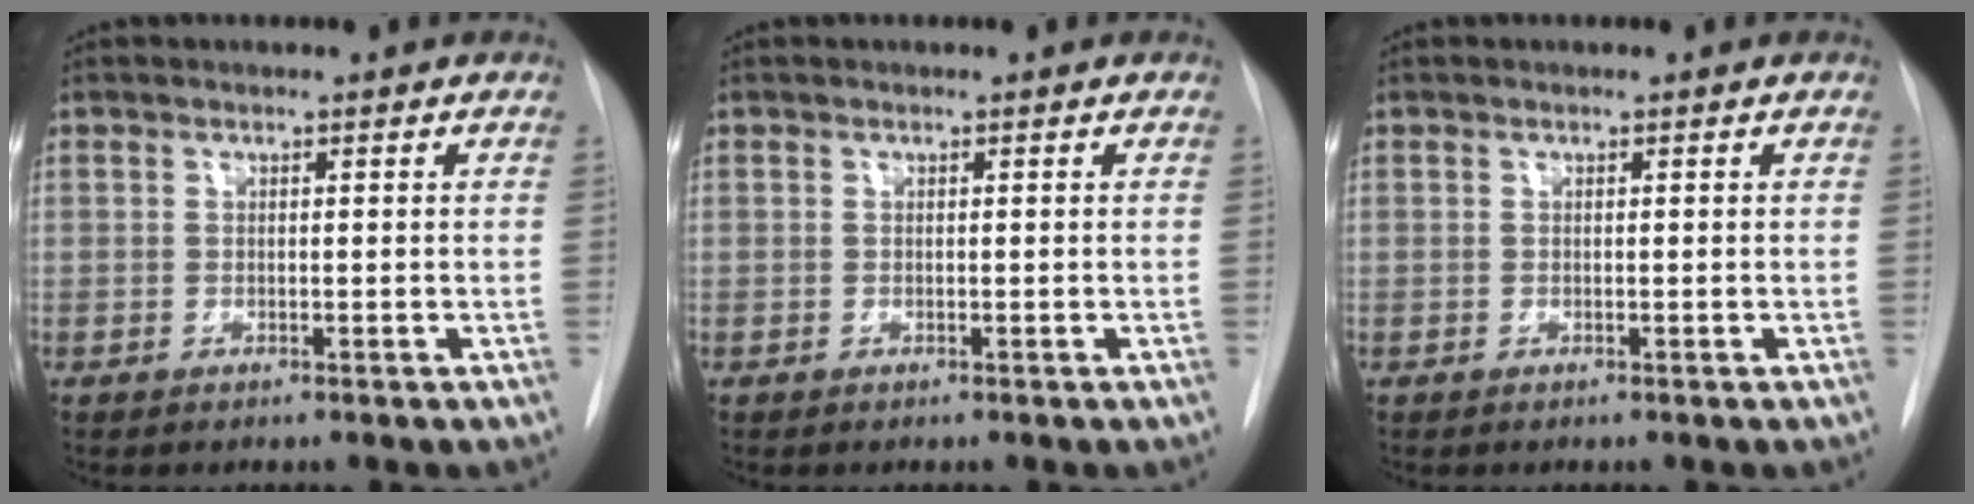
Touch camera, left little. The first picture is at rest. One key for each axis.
{"total": 0.0}
{"total": 0.0}